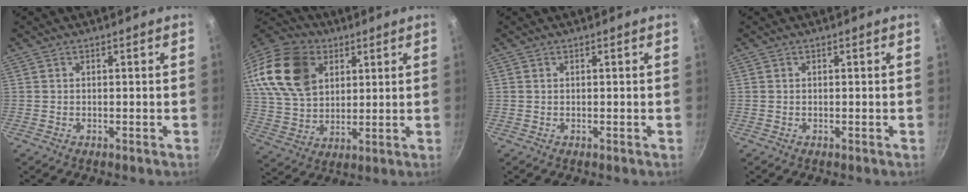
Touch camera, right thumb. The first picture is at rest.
{"total": 20.3, "force": [7.3, 14.4, 12.4], "torque": [-0.226, -0.002, 0.137]}
{"total": 0.0}
{"total": 0.0}